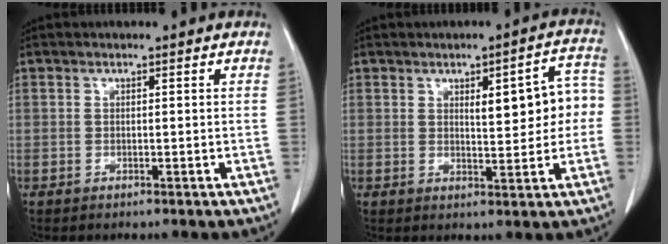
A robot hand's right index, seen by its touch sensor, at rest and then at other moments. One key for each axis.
{"total": 8.2, "fx": 1.0, "fy": 2.8, "fz": 7.6, "tx": -0.094, "ty": 0.027, "tz": 0.017}